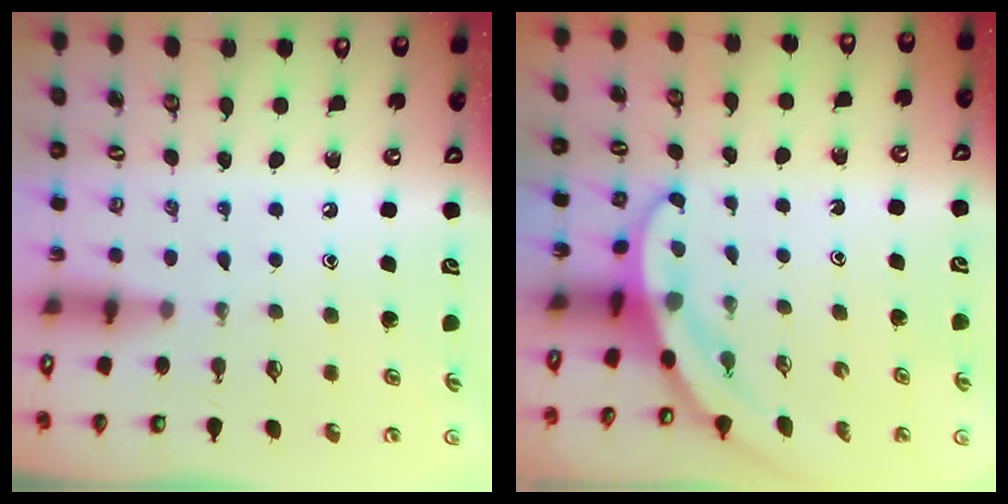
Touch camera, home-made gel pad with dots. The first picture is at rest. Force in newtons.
{"total": 2.9, "press": 2.9, "slide": 0.1}